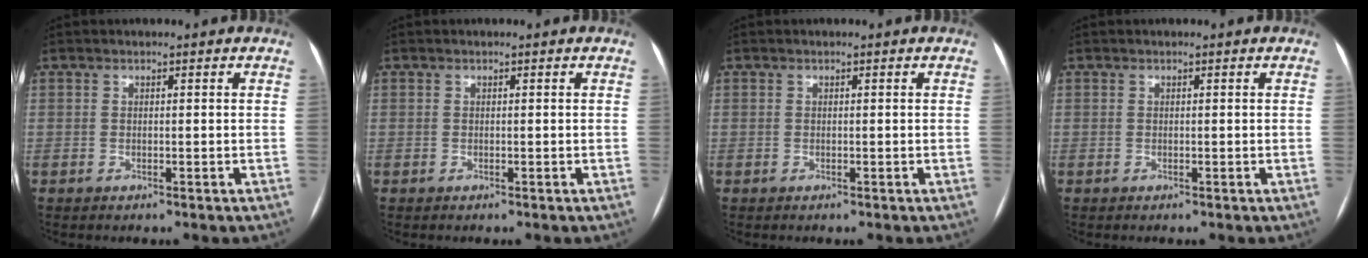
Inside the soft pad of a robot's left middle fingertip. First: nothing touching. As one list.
[{"total": 0.0}, {"total": 0.0}, {"total": 0.0}]